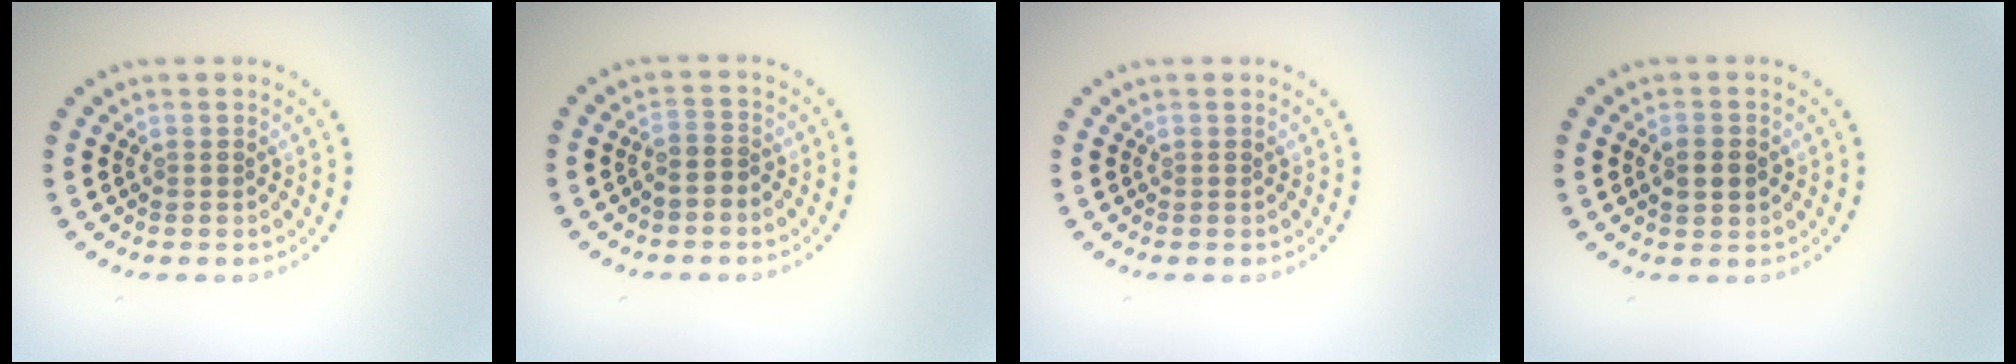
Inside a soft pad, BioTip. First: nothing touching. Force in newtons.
{"total": 1.2, "press": 0.9, "slide": 0.8}
{"total": 0.0}
{"total": 2.6, "press": 2.5, "slide": 0.1}